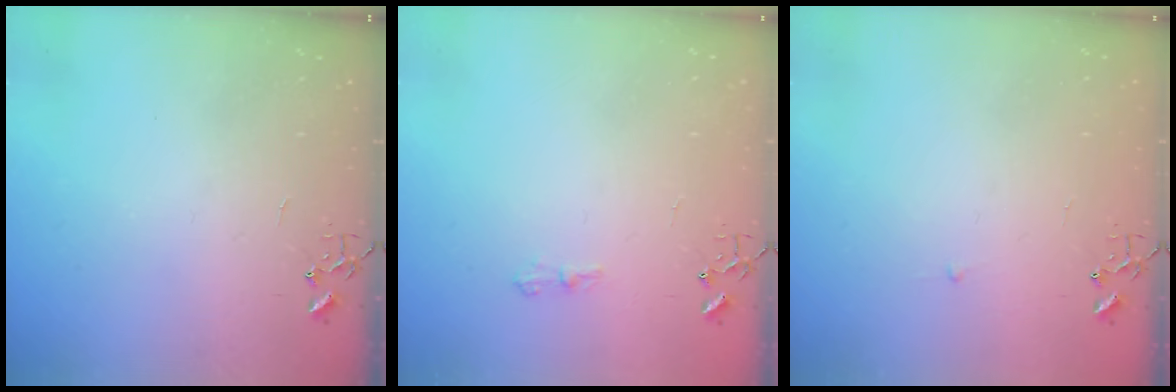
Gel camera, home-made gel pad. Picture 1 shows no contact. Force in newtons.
{"total": 6.1, "press": 6.1, "slide": 0.6}
{"total": 2.3, "press": 2.3, "slide": 0.3}